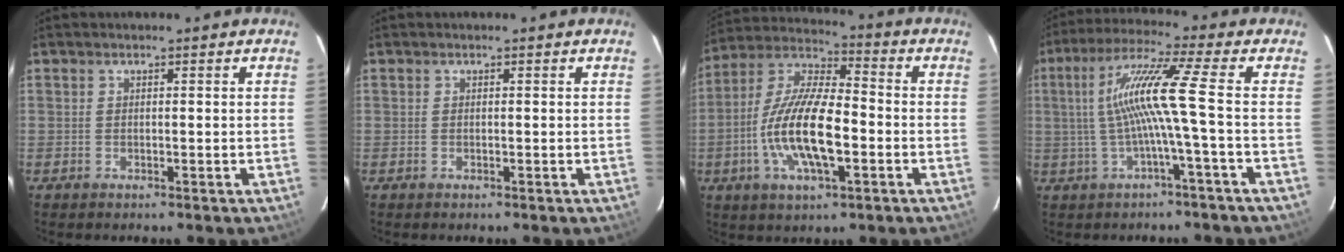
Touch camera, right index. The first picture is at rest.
{"total": 0.0}
{"total": 15.9, "force": [-4.0, 5.3, 14.5], "torque": [-0.290, -0.005, -0.078]}
{"total": 10.1, "force": [-0.9, -1.8, 9.9], "torque": [-0.189, 0.006, -0.008]}